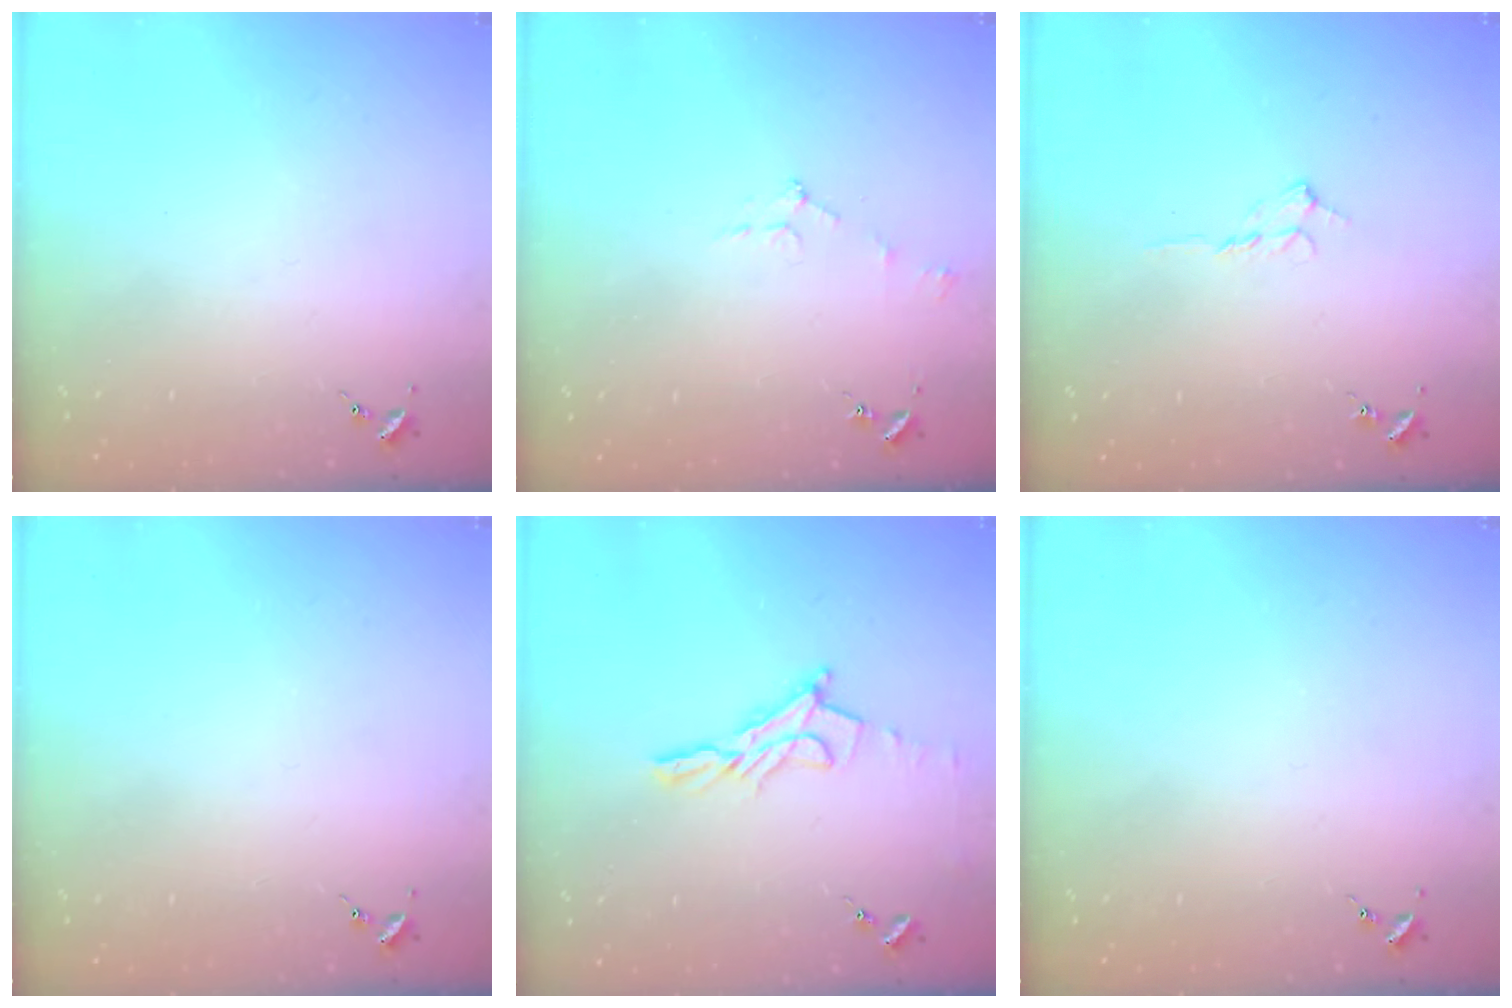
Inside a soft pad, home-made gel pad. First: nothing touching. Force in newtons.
{"total": 5.3, "press": 5.3, "slide": 0.6}
{"total": 7.3, "press": 7.2, "slide": 0.8}
{"total": 0.0}
{"total": 12.2, "press": 12.1, "slide": 1.0}
{"total": 0.0}